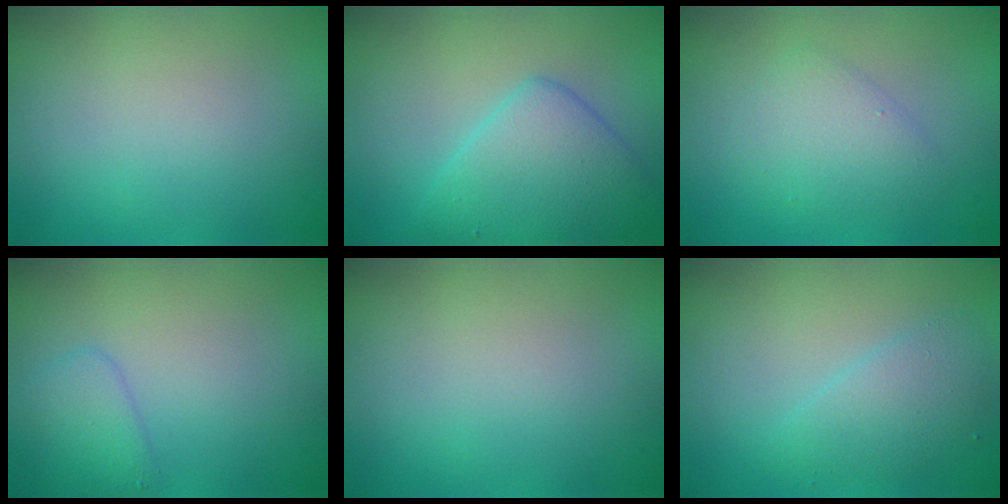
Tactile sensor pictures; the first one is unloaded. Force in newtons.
{"total": 5.2, "press": 5.2, "slide": 0.1}
{"total": 2.9, "press": 2.9, "slide": 0.2}
{"total": 2.4, "press": 2.4, "slide": 0.1}
{"total": 0.0}
{"total": 2.5, "press": 2.5, "slide": 0.1}